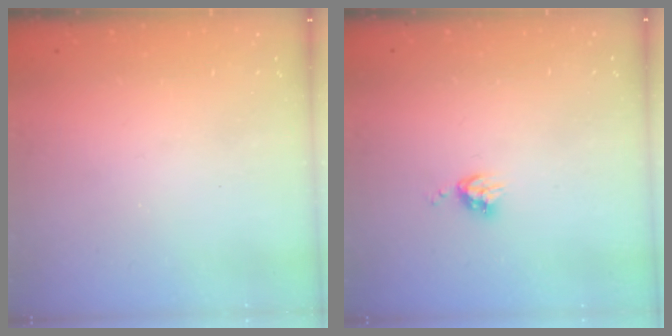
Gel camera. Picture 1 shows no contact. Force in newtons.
{"total": 4.2, "press": 4.1, "slide": 0.6}